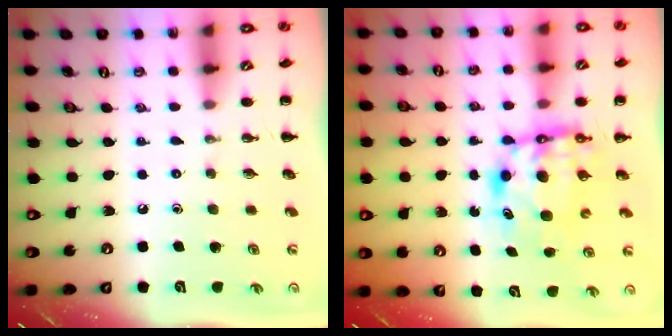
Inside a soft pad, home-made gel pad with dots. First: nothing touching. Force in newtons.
{"total": 6.5, "press": 6.2, "slide": 1.9}